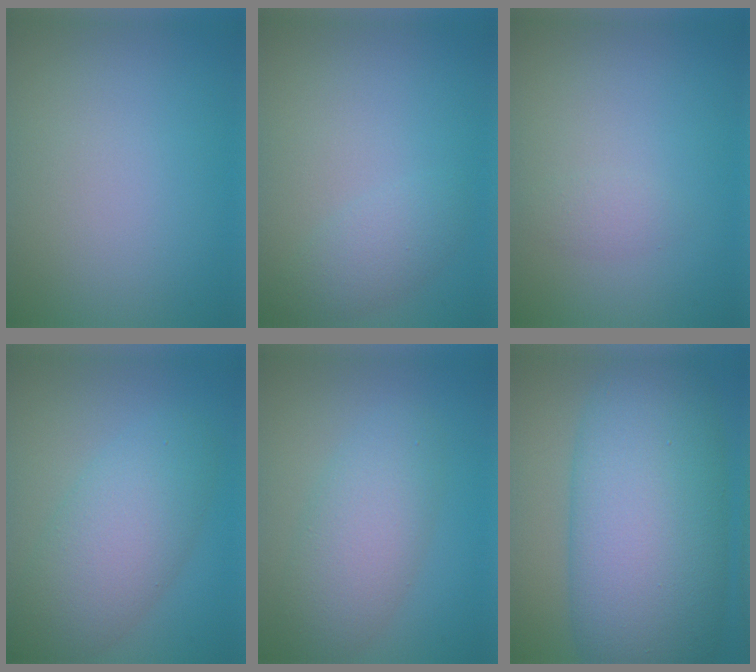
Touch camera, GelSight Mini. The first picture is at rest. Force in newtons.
{"total": 2.1, "press": 2.1, "slide": 0.0}
{"total": 0.9, "press": 0.9, "slide": 0.0}
{"total": 6.1, "press": 6.1, "slide": 0.5}
{"total": 4.9, "press": 4.9, "slide": 0.2}
{"total": 14.6, "press": 14.6, "slide": 0.1}